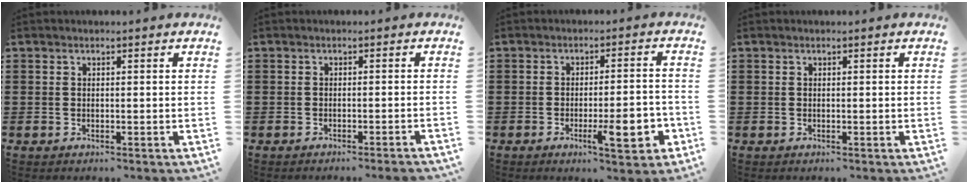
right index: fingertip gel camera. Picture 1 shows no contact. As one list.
[{"total": 1.3, "force": [-1.2, -0.2, 0.5], "torque": [-0.009, -0.001, -0.022]}, {"total": 8.6, "force": [-3.1, 2.2, 7.7], "torque": [-0.099, -0.008, -0.046]}, {"total": 0.0}]